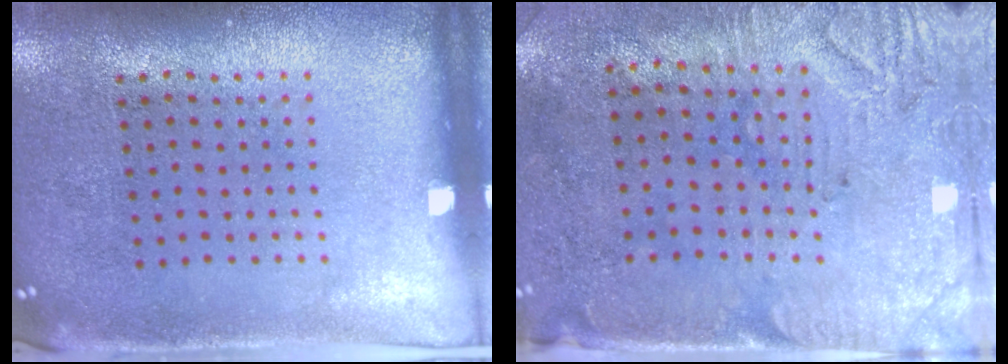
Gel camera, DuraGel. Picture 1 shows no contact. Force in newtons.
{"total": 3.1, "press": 2.6, "slide": 1.6}